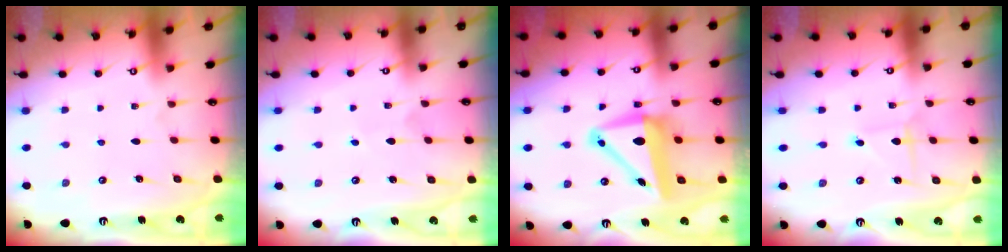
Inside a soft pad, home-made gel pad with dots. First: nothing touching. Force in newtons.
{"total": 2.7, "press": 2.6, "slide": 0.2}
{"total": 10.6, "press": 10.4, "slide": 2.2}
{"total": 2.2, "press": 2.1, "slide": 0.3}